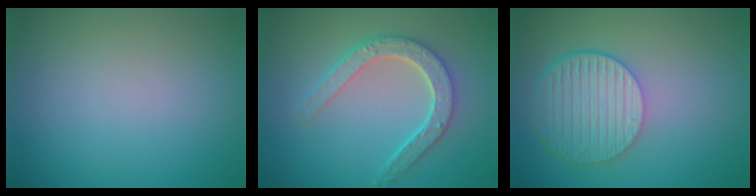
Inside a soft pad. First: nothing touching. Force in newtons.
{"total": 4.7, "press": 3.8, "slide": 2.9}
{"total": 6.1, "press": 4.5, "slide": 4.1}